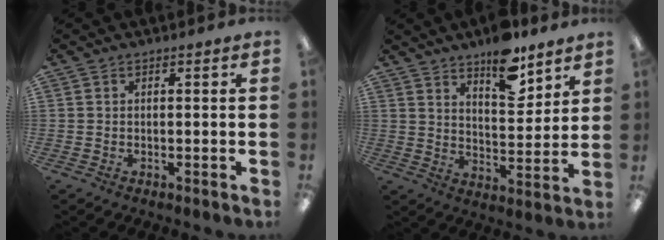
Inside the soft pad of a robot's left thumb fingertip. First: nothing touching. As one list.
[{"total": 12.2, "force": [9.3, 4.7, 6.4], "torque": [-0.081, -0.058, 0.160]}]